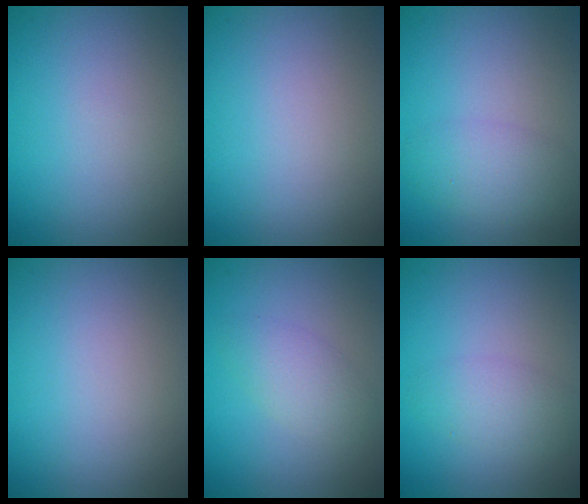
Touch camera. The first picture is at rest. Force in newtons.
{"total": 0.0}
{"total": 3.0, "press": 3.0, "slide": 0.1}
{"total": 0.0}
{"total": 2.4, "press": 2.4, "slide": 0.1}
{"total": 2.3, "press": 2.3, "slide": 0.1}